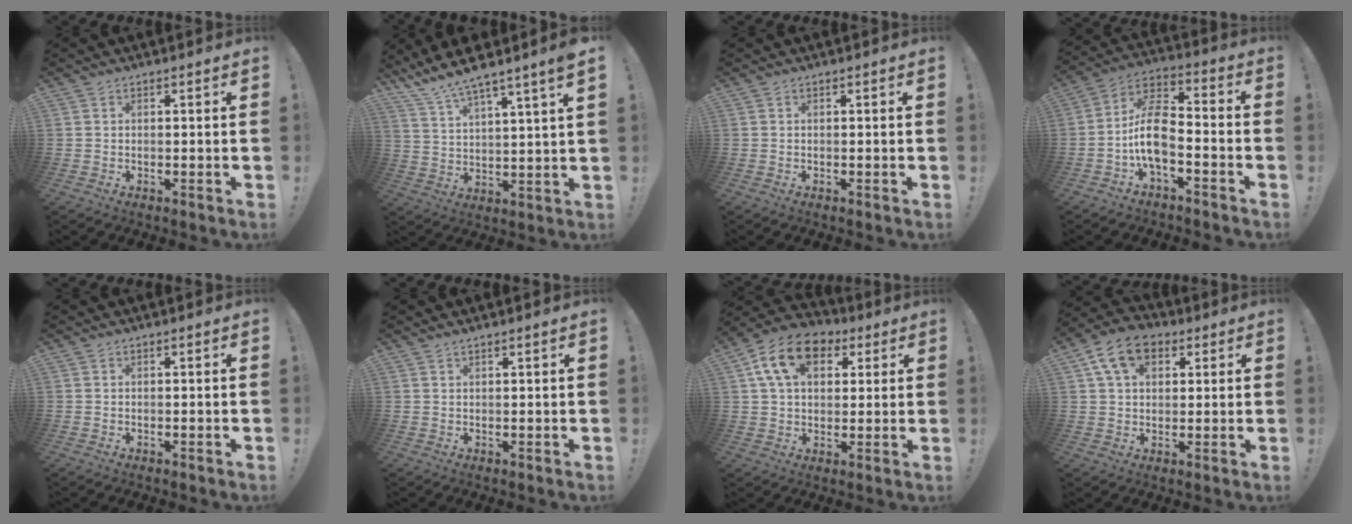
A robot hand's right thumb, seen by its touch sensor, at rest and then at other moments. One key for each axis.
{"total": 8.6, "fx": 7.7, "fy": -0.3, "fz": 3.9, "tx": -0.086, "ty": -0.062, "tz": 0.130}
{"total": 0.0}
{"total": 11.5, "fx": -3.6, "fy": 6.2, "fz": 9.0, "tx": -0.185, "ty": 0.021, "tz": -0.062}
{"total": 0.0}
{"total": 0.9, "fx": 0.8, "fy": -0.2, "fz": 0.4, "tx": -0.016, "ty": 0.003, "tz": 0.016}
{"total": 14.7, "fx": 5.8, "fy": 9.9, "fz": 9.2, "tx": -0.158, "ty": -0.004, "tz": 0.110}
{"total": 11.6, "fx": 4.9, "fy": 7.7, "fz": 7.2, "tx": -0.126, "ty": 0.001, "tz": 0.096}